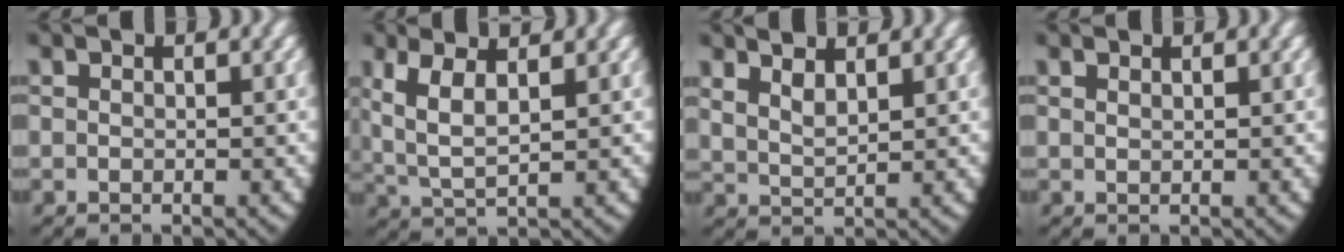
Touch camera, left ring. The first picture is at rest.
{"total": 5.1, "force": [1.3, 2.9, 3.9], "torque": [-0.108, -0.013, 0.031]}
{"total": 3.9, "force": [2.3, 2.4, 2.0], "torque": [-0.046, -0.001, 0.037]}
{"total": 0.8, "force": [0.6, -0.5, 0.1], "torque": [-0.002, -0.004, 0.016]}